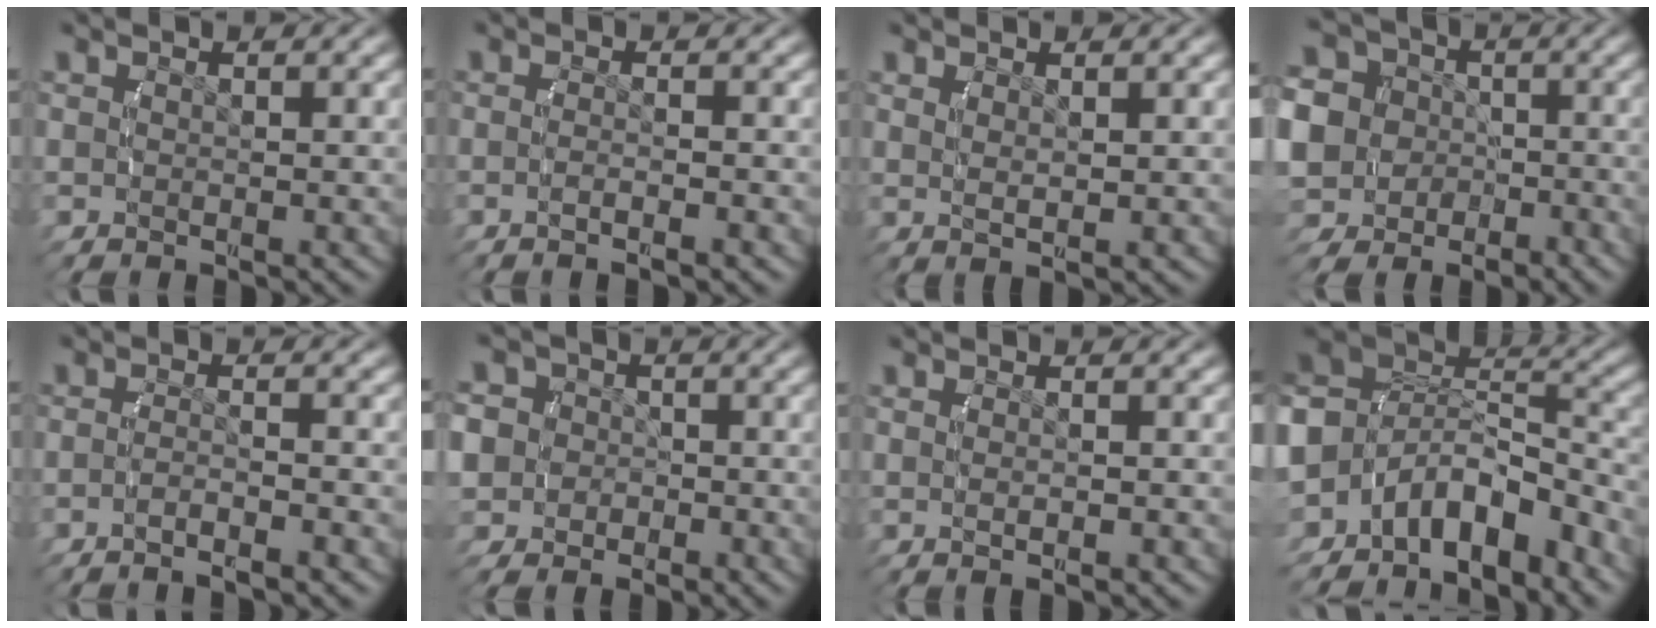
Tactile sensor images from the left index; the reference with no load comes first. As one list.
[{"total": 1.8, "force": [-1.3, -0.4, 1.2], "torque": [-0.027, -0.001, -0.021]}, {"total": 1.4, "force": [0.7, -0.4, 1.1], "torque": [-0.022, -0.008, 0.022]}, {"total": 14.2, "force": [-1.7, 13.2, 5.0], "torque": [-0.136, -0.053, -0.035]}, {"total": 2.5, "force": [-2.0, -0.2, 1.4], "torque": [-0.029, -0.004, -0.034]}, {"total": 8.2, "force": [-0.9, 7.6, 3.0], "torque": [-0.078, -0.025, -0.023]}, {"total": 1.1, "force": [-0.3, -0.3, 1.0], "torque": [-0.021, -0.003, -0.002]}, {"total": 11.4, "force": [-3.1, 8.6, 6.8], "torque": [-0.144, -0.023, -0.050]}]